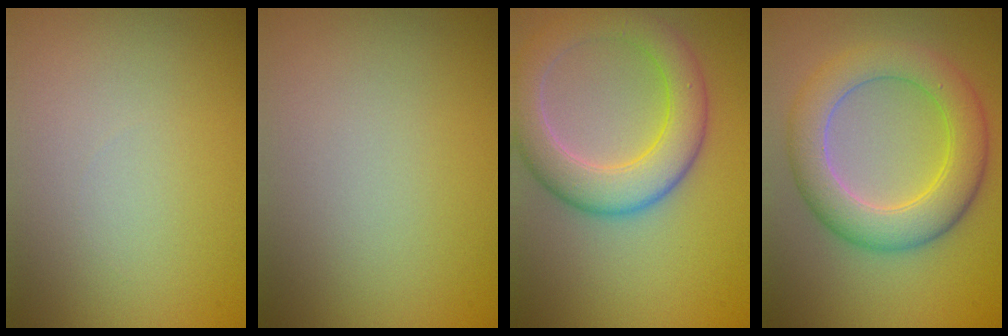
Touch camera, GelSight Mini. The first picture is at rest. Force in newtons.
{"total": 0.0}
{"total": 6.5, "press": 6.5, "slide": 0.5}
{"total": 6.7, "press": 6.7, "slide": 0.1}